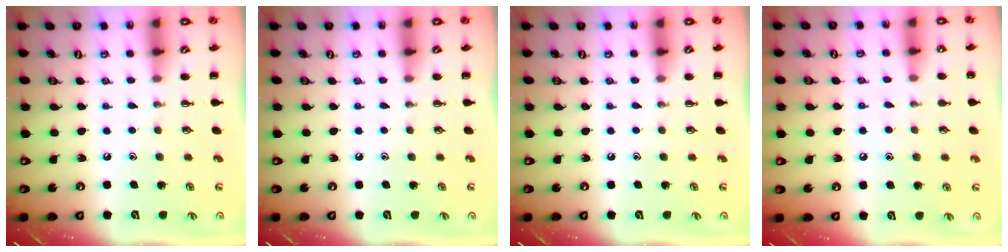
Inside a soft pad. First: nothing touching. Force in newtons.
{"total": 0.0}
{"total": 0.0}
{"total": 6.8, "press": 6.6, "slide": 1.7}